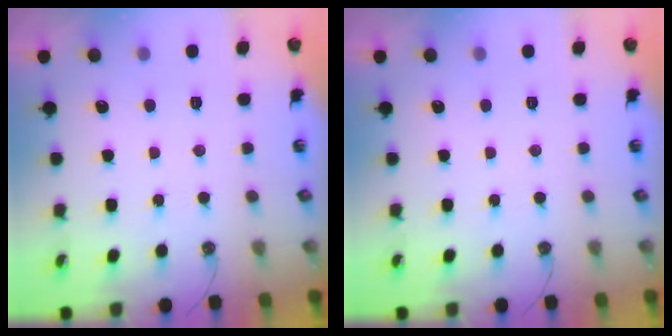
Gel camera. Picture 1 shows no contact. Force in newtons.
{"total": 0.0}